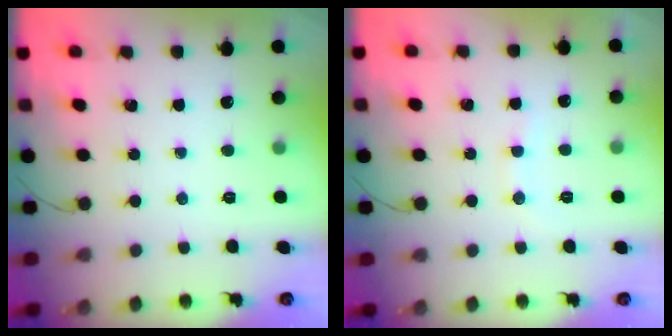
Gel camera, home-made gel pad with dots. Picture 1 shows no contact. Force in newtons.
{"total": 3.5, "press": 3.4, "slide": 0.9}